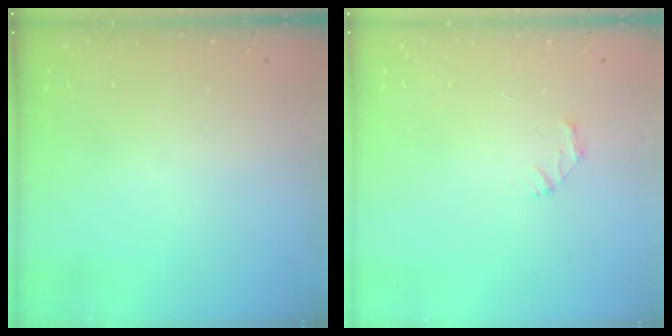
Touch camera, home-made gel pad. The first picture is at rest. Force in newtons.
{"total": 2.1, "press": 2.1, "slide": 0.2}